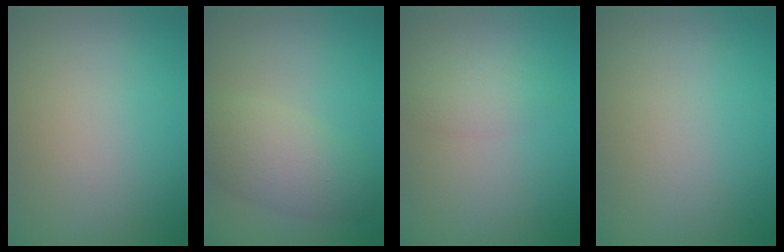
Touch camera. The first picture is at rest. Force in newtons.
{"total": 4.5, "press": 4.5, "slide": 0.2}
{"total": 1.8, "press": 1.8, "slide": 0.2}
{"total": 0.0}